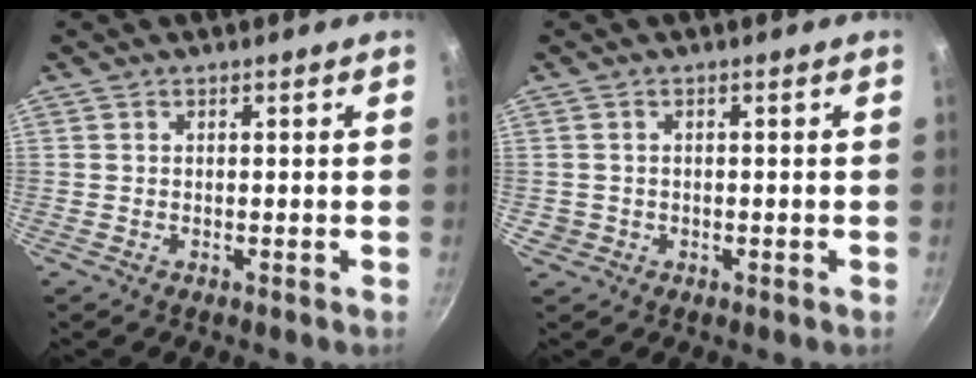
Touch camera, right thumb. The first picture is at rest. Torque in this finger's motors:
{"motor_torque": [0.59, 0.15, 0.04, -0.57, 0.00]}